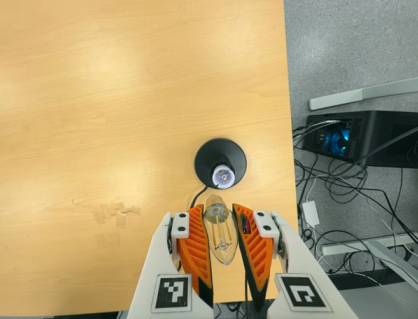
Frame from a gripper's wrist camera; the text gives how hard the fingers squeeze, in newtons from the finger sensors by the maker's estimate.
{"total": 20.8, "left": 22.4, "right": 19.2}